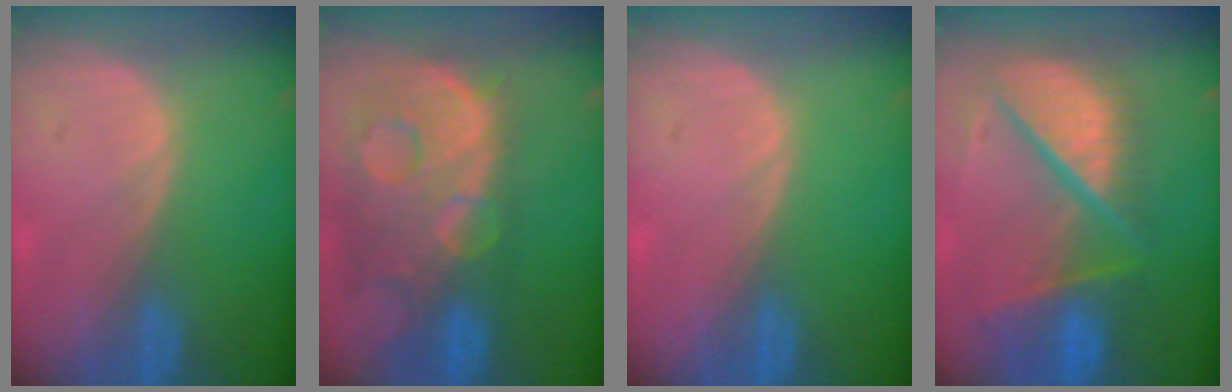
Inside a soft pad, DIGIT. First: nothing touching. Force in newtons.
{"total": 13.8, "press": 11.2, "slide": 8.0}
{"total": 0.0}
{"total": 11.7, "press": 9.7, "slide": 6.4}